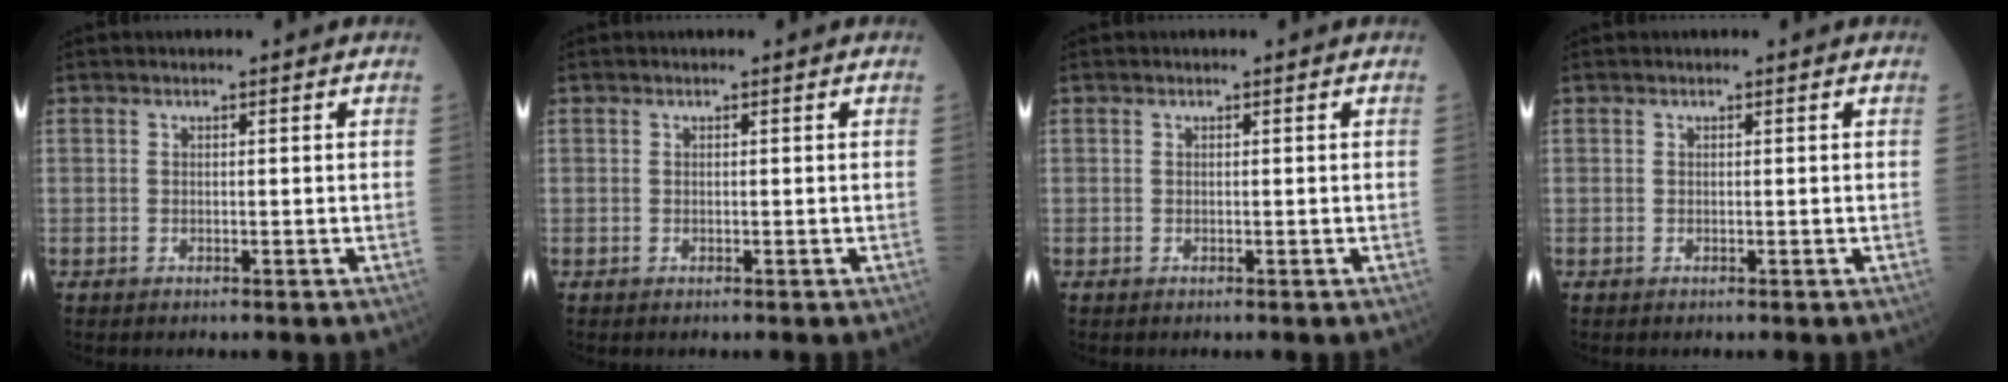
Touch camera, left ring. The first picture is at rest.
{"total": 0.0}
{"total": 0.0}
{"total": 0.0}